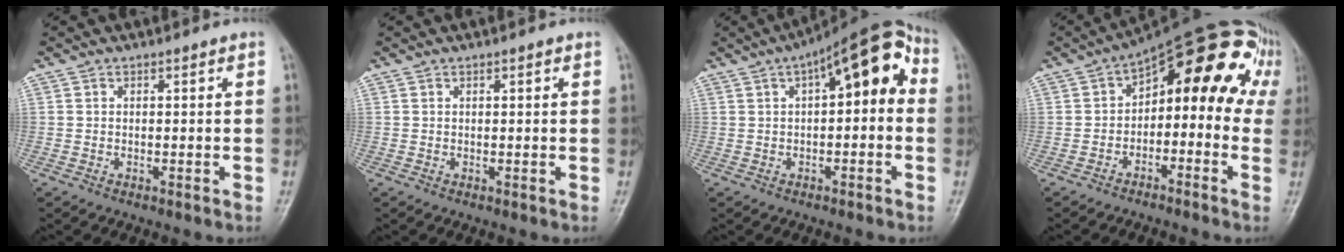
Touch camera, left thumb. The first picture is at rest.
{"total": 0.8, "force": [0.3, 0.2, 0.7], "torque": [-0.011, 0.001, 0.004]}
{"total": 13.0, "force": [2.6, 5.4, 11.5], "torque": [-0.136, 0.041, 0.028]}
{"total": 16.5, "force": [1.4, 9.7, 13.3], "torque": [-0.129, 0.060, 0.007]}